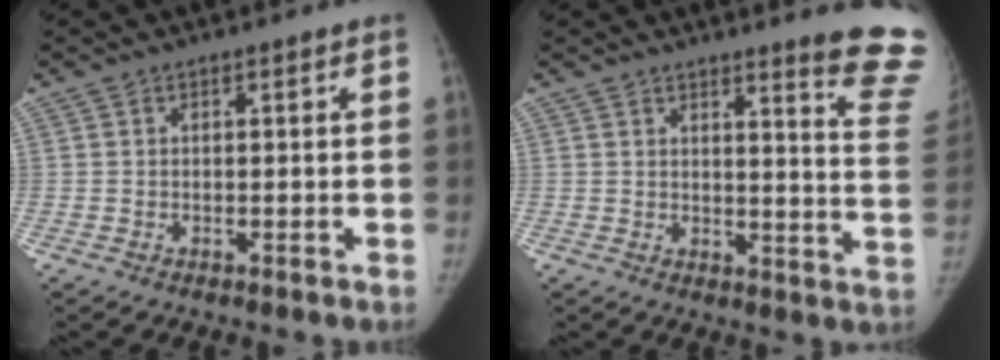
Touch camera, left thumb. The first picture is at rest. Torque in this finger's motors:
{"motor_torque": [0.78, -0.54, 0.81, -0.96, 0.02]}